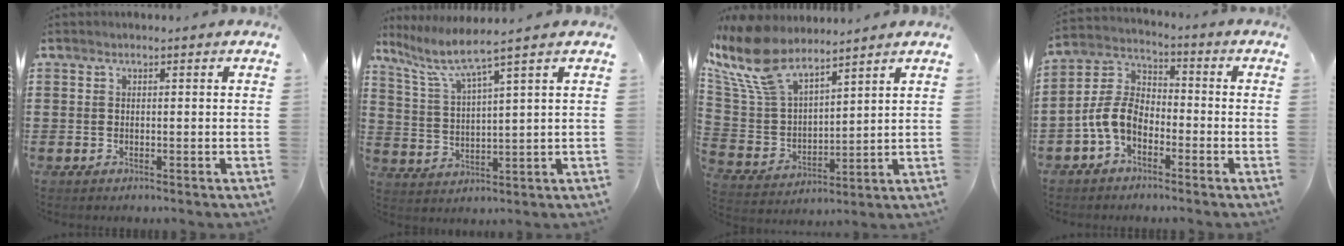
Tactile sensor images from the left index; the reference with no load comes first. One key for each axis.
{"total": 5.2, "fx": 3.9, "fy": -0.1, "fz": 3.4, "tx": -0.086, "ty": -0.023, "tz": 0.060}
{"total": 11.5, "fx": 9.1, "fy": 3.6, "fz": 6.1, "tx": -0.164, "ty": -0.043, "tz": 0.163}
{"total": 6.8, "fx": -3.6, "fy": 3.9, "fz": 4.3, "tx": -0.123, "ty": -0.006, "tz": -0.081}